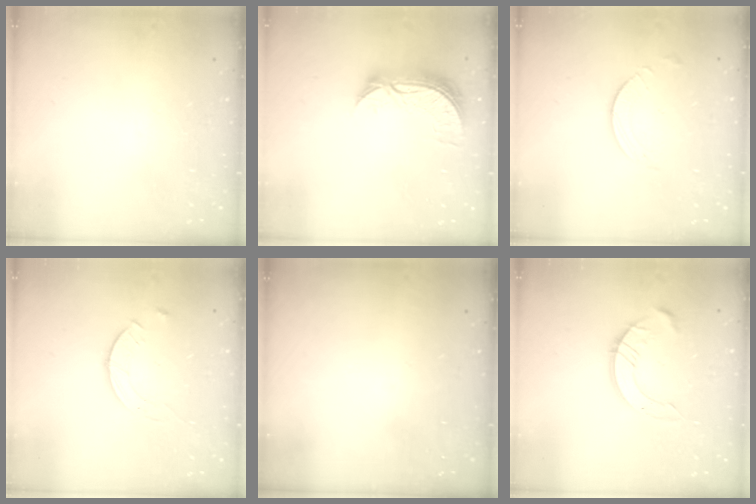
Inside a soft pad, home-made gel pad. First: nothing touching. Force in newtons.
{"total": 8.0, "press": 8.0, "slide": 0.7}
{"total": 1.9, "press": 1.9, "slide": 0.2}
{"total": 2.3, "press": 2.3, "slide": 0.3}
{"total": 0.0}
{"total": 10.5, "press": 10.5, "slide": 0.9}